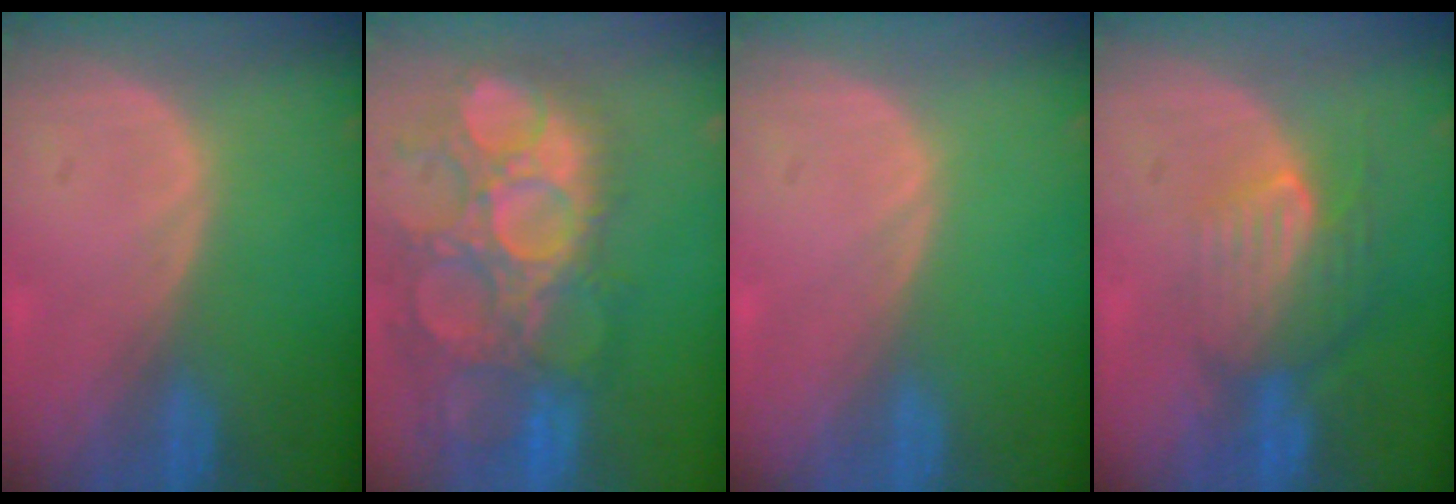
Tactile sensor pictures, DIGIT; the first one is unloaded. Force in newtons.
{"total": 14.9, "press": 12.8, "slide": 7.7}
{"total": 0.0}
{"total": 8.1, "press": 7.3, "slide": 3.6}